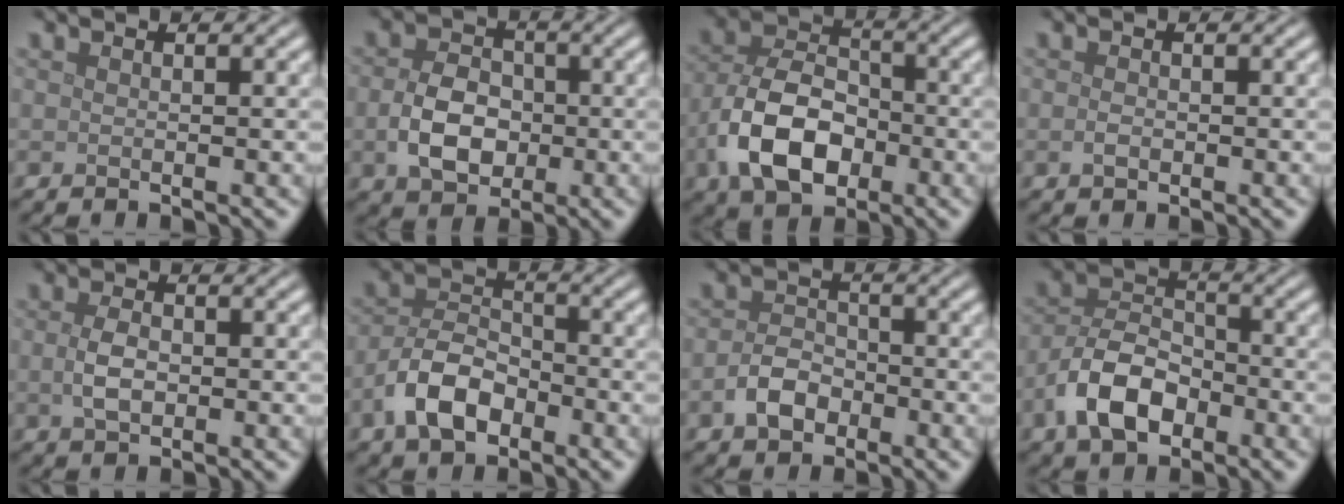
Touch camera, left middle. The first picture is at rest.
{"total": 4.8, "force": [-0.9, 3.5, 3.1], "torque": [-0.060, -0.002, -0.018]}
{"total": 8.3, "force": [-2.7, 5.4, 5.7], "torque": [-0.117, -0.002, -0.057]}
{"total": 0.8, "force": [-0.2, 0.5, 0.6], "torque": [-0.014, -0.002, -0.005]}
{"total": 2.4, "force": [-0.2, 1.5, 1.9], "torque": [-0.044, -0.002, -0.003]}
{"total": 5.3, "force": [-2.7, 3.1, 3.4], "torque": [-0.062, 0.006, -0.057]}
{"total": 3.0, "force": [-1.5, 2.1, 1.6], "torque": [-0.028, 0.008, -0.033]}
{"total": 6.1, "force": [-2.9, 3.6, 3.9], "torque": [-0.072, 0.005, -0.059]}